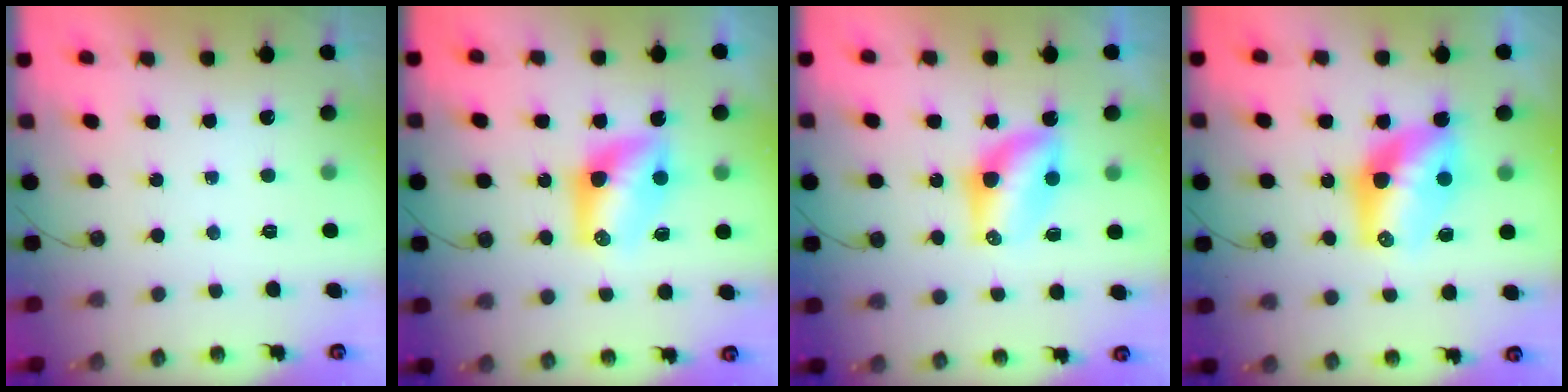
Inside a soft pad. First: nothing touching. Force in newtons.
{"total": 9.9, "press": 9.4, "slide": 3.2}
{"total": 7.3, "press": 7.3, "slide": 0.3}
{"total": 11.7, "press": 11.7, "slide": 0.9}